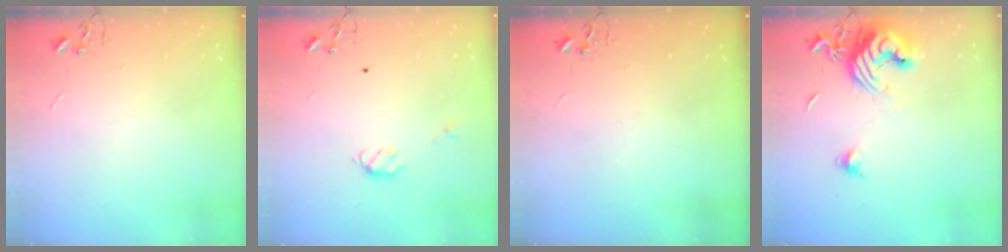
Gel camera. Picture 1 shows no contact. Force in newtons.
{"total": 5.1, "press": 5.0, "slide": 0.9}
{"total": 0.0}
{"total": 14.1, "press": 14.0, "slide": 1.8}